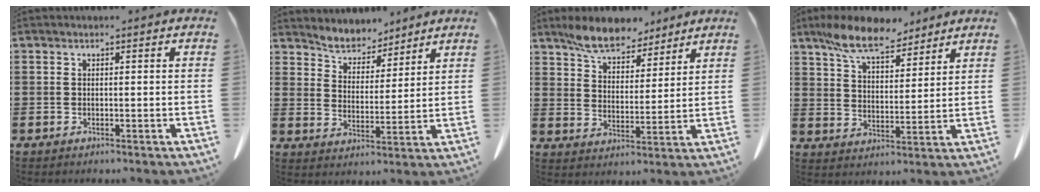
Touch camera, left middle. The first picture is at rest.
{"total": 5.0, "force": [4.9, 1.2, -0.3], "torque": [-0.021, -0.031, 0.087]}
{"total": 7.4, "force": [6.6, 2.3, 2.4], "torque": [-0.071, -0.015, 0.124]}
{"total": 9.3, "force": [7.9, 2.4, 4.3], "torque": [-0.110, -0.017, 0.149]}